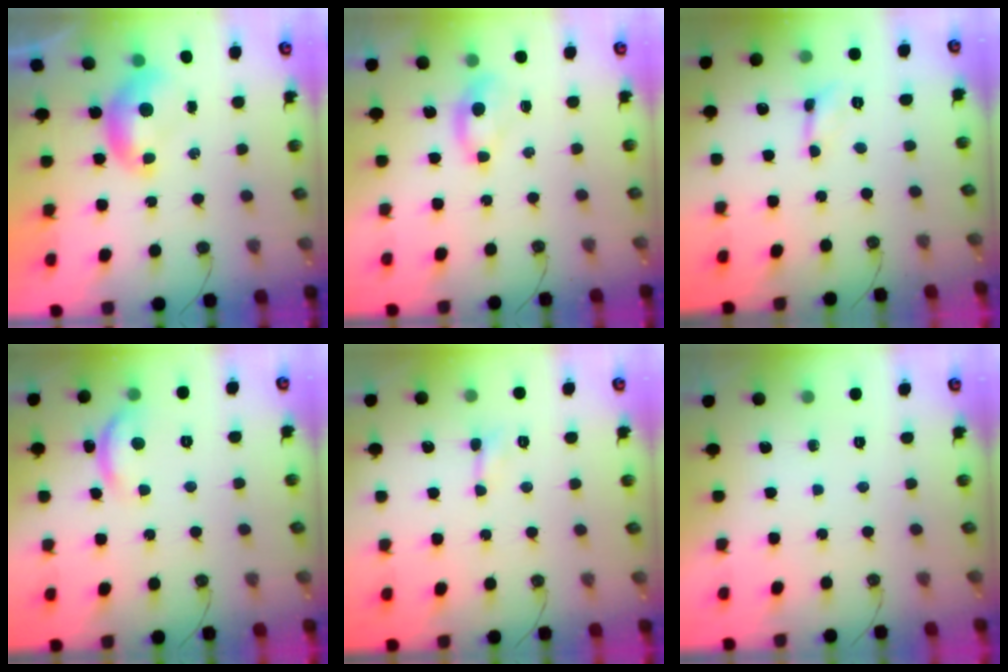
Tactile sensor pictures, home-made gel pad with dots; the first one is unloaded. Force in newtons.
{"total": 1.2, "press": 1.1, "slide": 0.5}
{"total": 0.0}
{"total": 3.4, "press": 3.4, "slide": 0.4}
{"total": 1.7, "press": 1.6, "slide": 0.5}
{"total": 0.0}